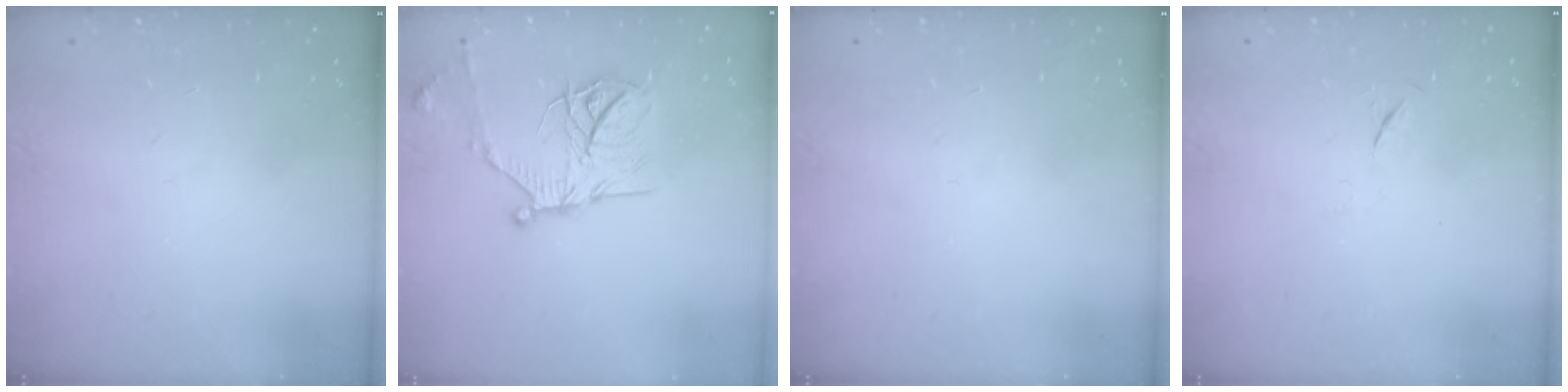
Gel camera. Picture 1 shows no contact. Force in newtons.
{"total": 17.1, "press": 17.1, "slide": 1.1}
{"total": 0.0}
{"total": 4.0, "press": 4.0, "slide": 0.6}